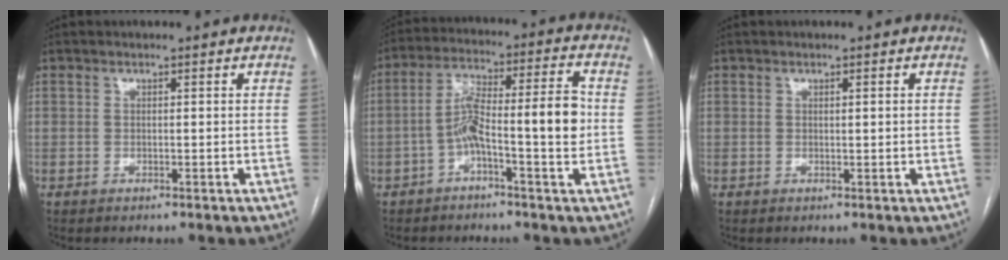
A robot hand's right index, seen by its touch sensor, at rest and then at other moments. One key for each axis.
{"total": 10.6, "fx": -1.9, "fy": 0.9, "fz": 10.4, "tx": -0.175, "ty": 0.038, "tz": -0.033}
{"total": 0.9, "fx": 0.1, "fy": 0.0, "fz": 0.9, "tx": -0.018, "ty": 0.002, "tz": 0.003}